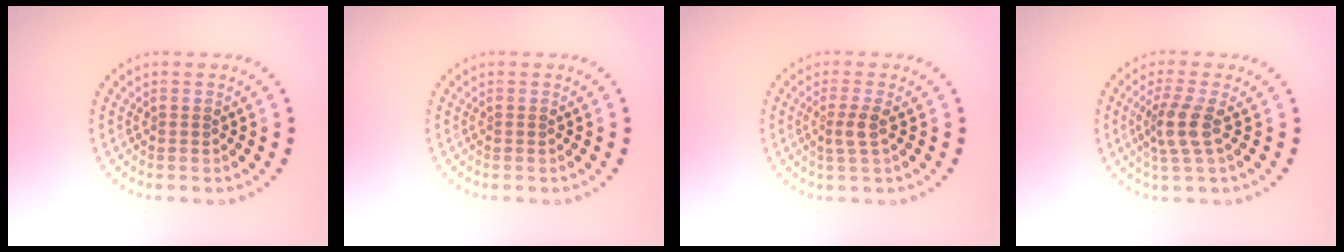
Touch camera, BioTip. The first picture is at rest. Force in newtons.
{"total": 0.0}
{"total": 1.7, "press": 1.4, "slide": 1.0}
{"total": 2.7, "press": 2.1, "slide": 1.7}